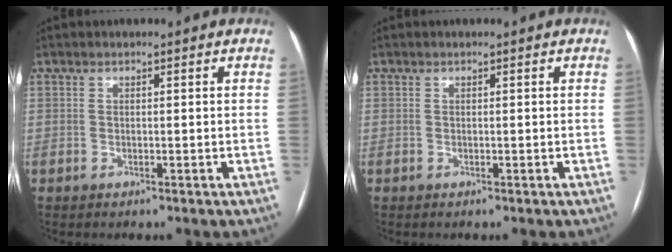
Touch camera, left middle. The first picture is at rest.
{"total": 0.0}